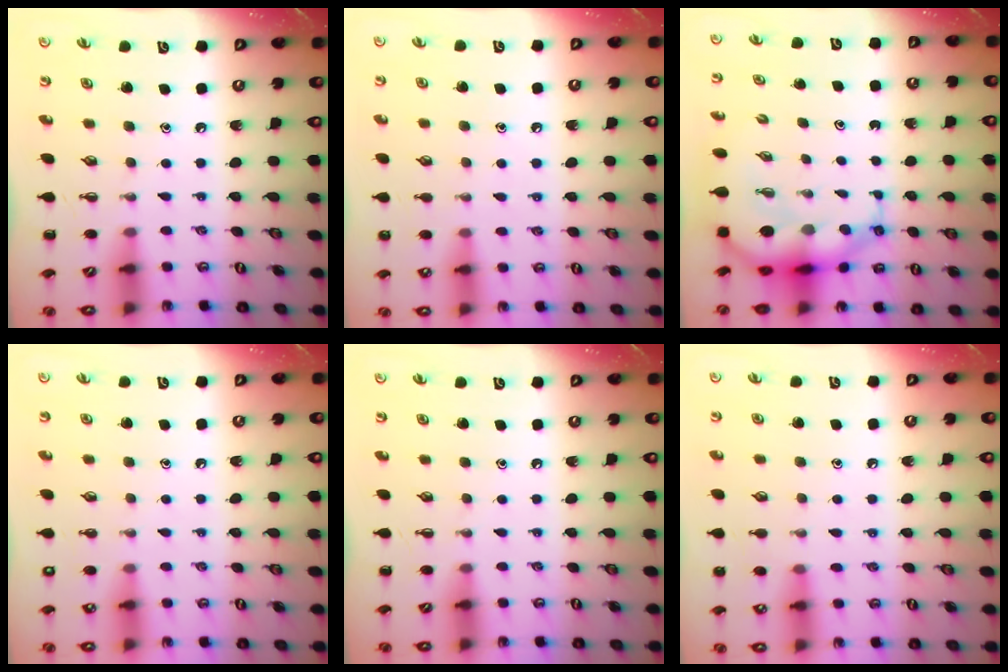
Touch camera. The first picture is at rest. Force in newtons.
{"total": 5.1, "press": 4.8, "slide": 1.7}
{"total": 8.4, "press": 8.1, "slide": 2.2}
{"total": 1.8, "press": 1.8, "slide": 0.3}
{"total": 0.0}
{"total": 6.5, "press": 6.2, "slide": 1.9}